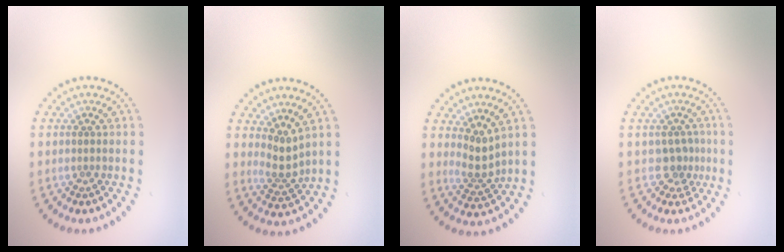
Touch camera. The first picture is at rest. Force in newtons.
{"total": 2.3, "press": 1.5, "slide": 1.8}
{"total": 2.2, "press": 1.5, "slide": 1.7}
{"total": 1.8, "press": 1.5, "slide": 1.1}